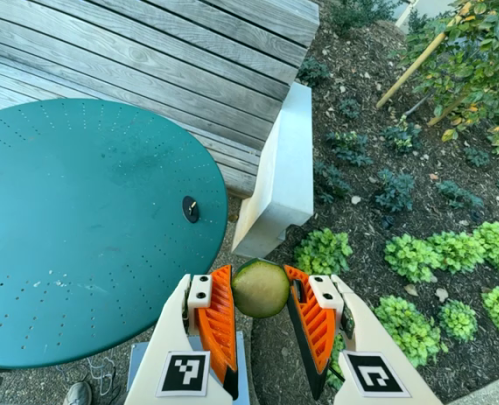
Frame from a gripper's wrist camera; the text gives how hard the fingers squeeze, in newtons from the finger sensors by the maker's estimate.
{"total": 10.8, "left": 10.4, "right": 11.1}